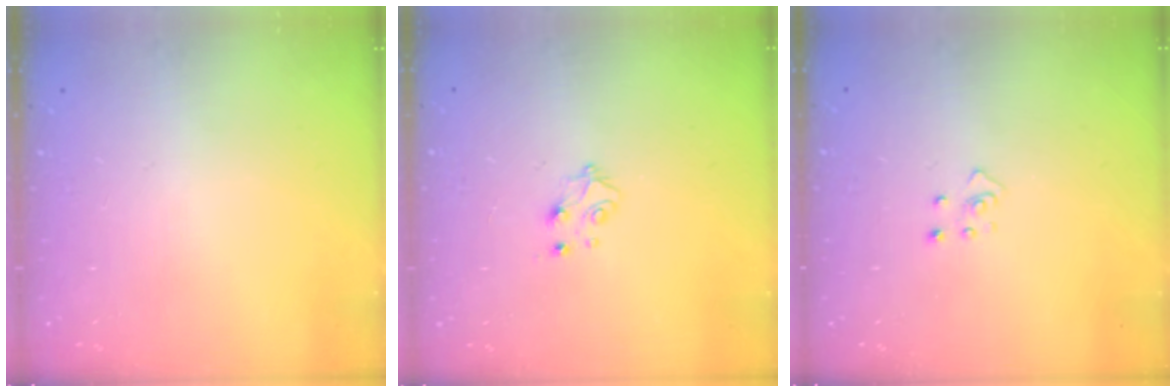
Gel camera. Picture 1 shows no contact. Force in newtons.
{"total": 4.4, "press": 4.4, "slide": 0.5}
{"total": 2.5, "press": 2.4, "slide": 0.3}